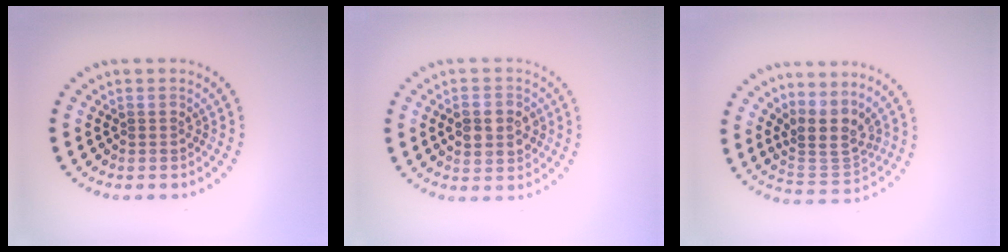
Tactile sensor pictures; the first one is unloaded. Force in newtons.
{"total": 3.9, "press": 3.9, "slide": 0.3}
{"total": 3.4, "press": 2.4, "slide": 2.4}